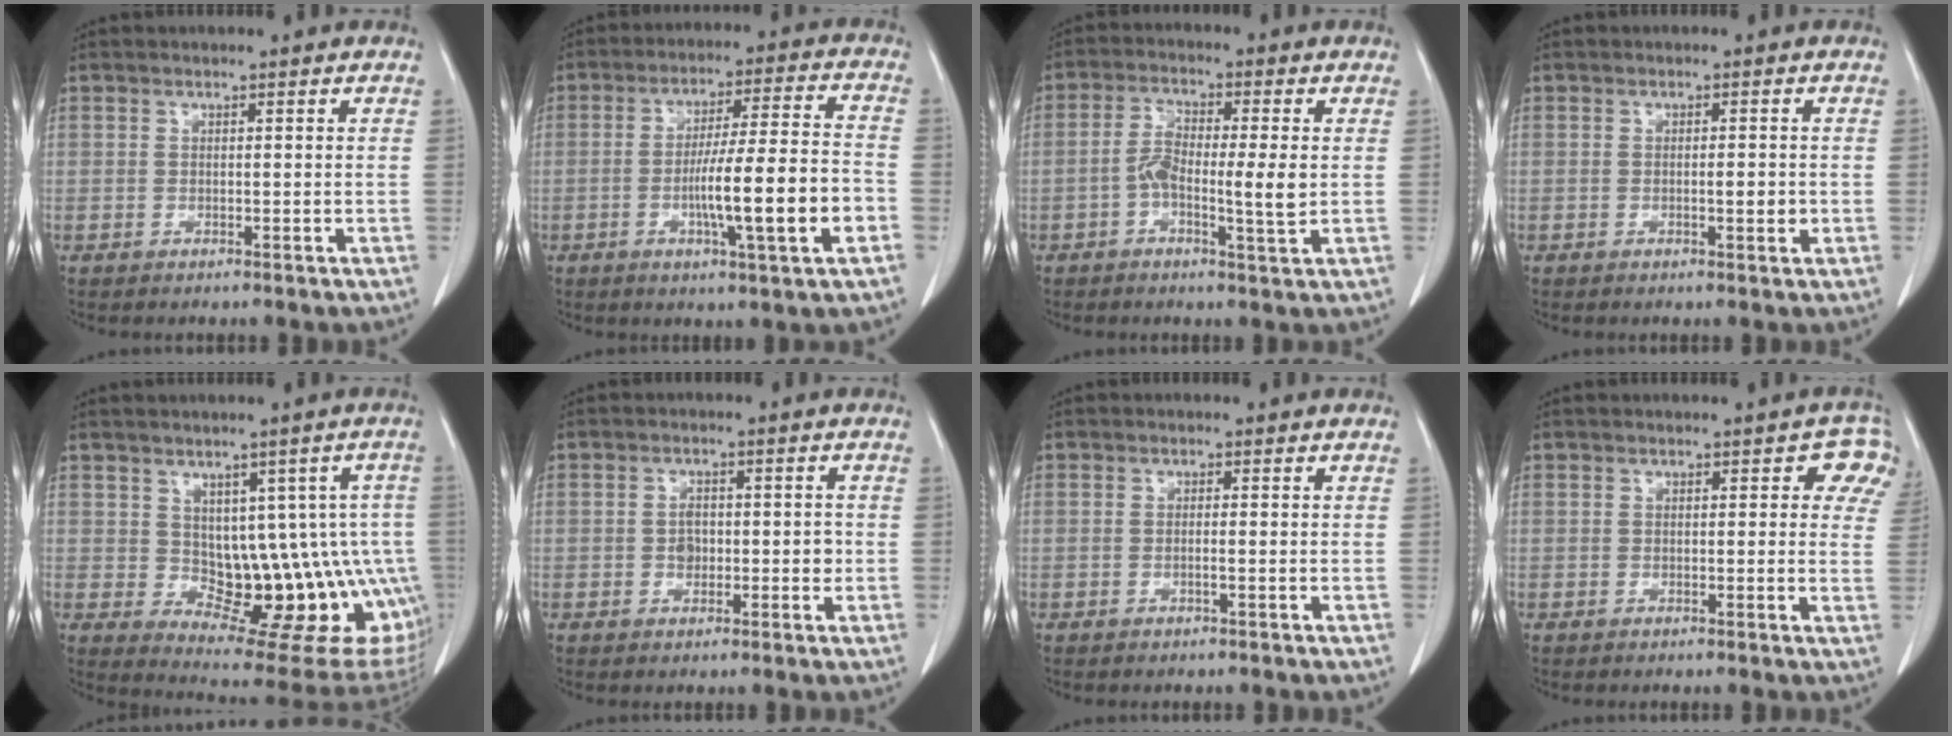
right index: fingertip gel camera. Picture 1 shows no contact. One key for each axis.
{"total": 13.3, "fx": -3.8, "fy": 0.2, "fz": 12.7, "tx": -0.209, "ty": 0.001, "tz": -0.062}
{"total": 7.2, "fx": -0.9, "fy": 1.2, "fz": 7.0, "tx": -0.129, "ty": 0.005, "tz": -0.021}
{"total": 2.0, "fx": -0.3, "fy": 0.5, "fz": 1.9, "tx": -0.031, "ty": -0.001, "tz": -0.005}
{"total": 15.5, "fx": -0.8, "fy": 6.9, "fz": 13.8, "tx": -0.125, "ty": 0.015, "tz": 0.013}
{"total": 3.5, "fx": -0.4, "fy": 2.2, "fz": 2.7, "tx": -0.040, "ty": 0.008, "tz": -0.003}
{"total": 0.8, "fx": -0.3, "fy": -0.1, "fz": 0.7, "tx": -0.014, "ty": 0.001, "tz": -0.004}
{"total": 5.0, "fx": 2.6, "fy": 2.3, "fz": 3.6, "tx": -0.020, "ty": 0.000, "tz": 0.011}